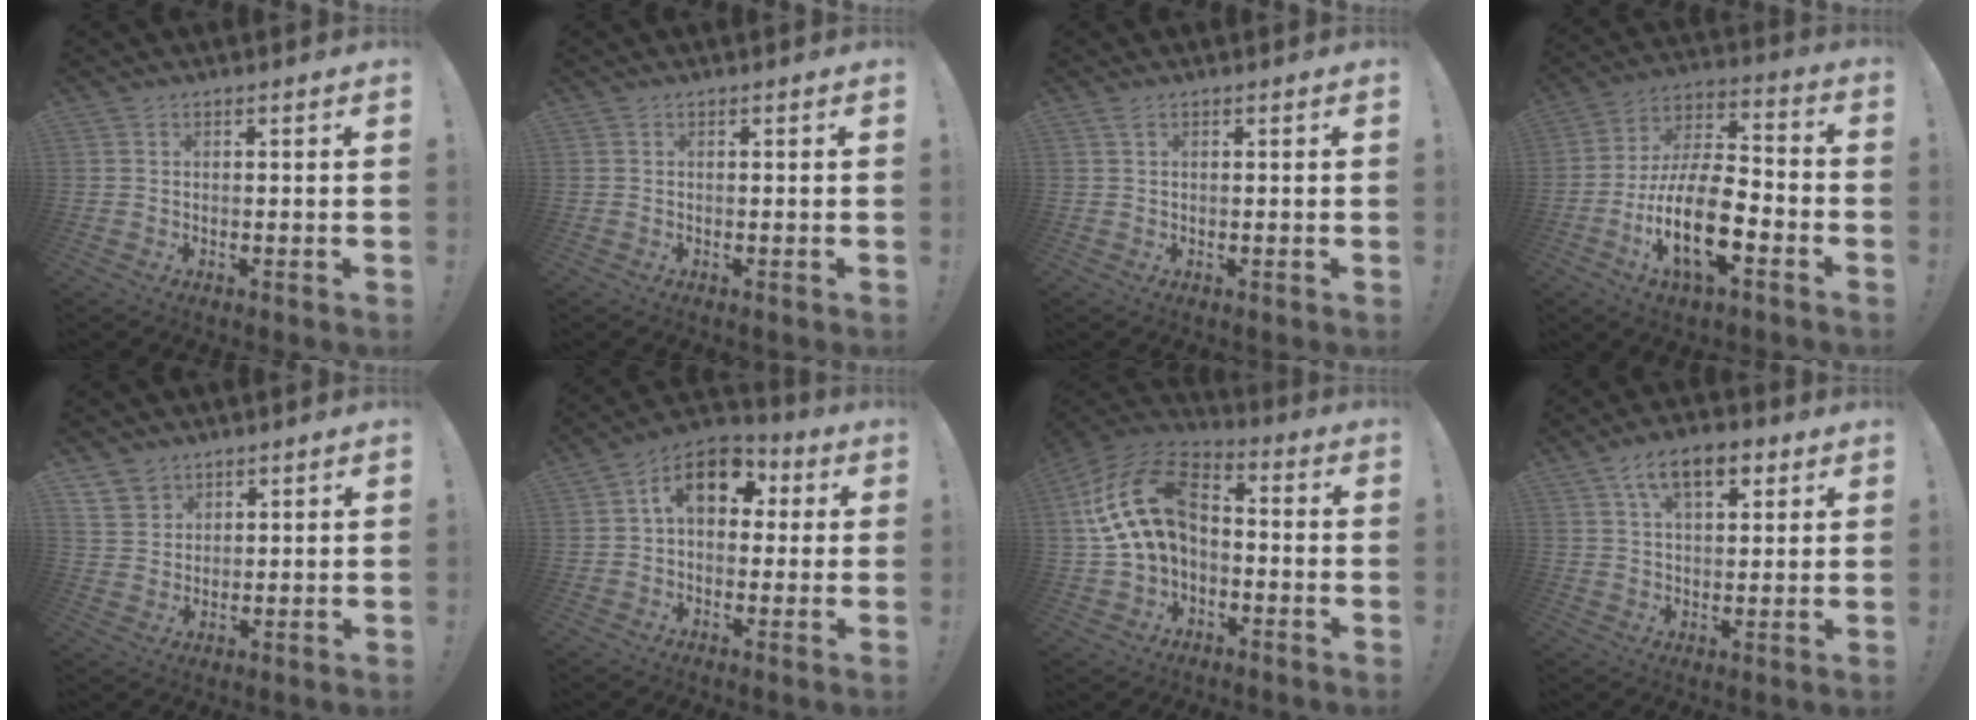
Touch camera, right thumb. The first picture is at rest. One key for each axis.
{"total": 0.0}
{"total": 1.1, "fx": 0.7, "fy": 0.4, "fz": 0.7, "tx": -0.013, "ty": 0.000, "tz": 0.012}
{"total": 19.7, "fx": -7.7, "fy": 8.4, "fz": 16.0, "tx": -0.318, "ty": 0.031, "tz": -0.128}
{"total": 5.1, "fx": 3.9, "fy": 3.3, "fz": 0.4, "tx": -0.007, "ty": -0.030, "tz": 0.075}
{"total": 13.2, "fx": 3.7, "fy": 8.7, "fz": 9.2, "tx": -0.132, "ty": 0.005, "tz": 0.069}
{"total": 18.2, "fx": 2.8, "fy": 11.6, "fz": 13.8, "tx": -0.262, "ty": 0.015, "tz": 0.061}
{"total": 10.9, "fx": 5.3, "fy": 5.7, "fz": 7.7, "tx": -0.124, "ty": 0.000, "tz": 0.096}